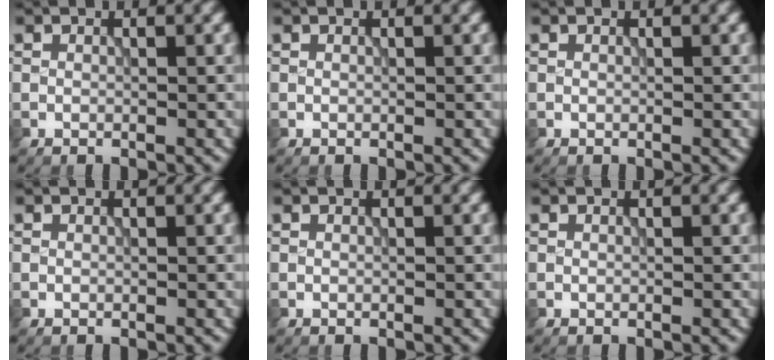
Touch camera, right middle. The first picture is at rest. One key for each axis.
{"total": 0.0}
{"total": 0.0}
{"total": 0.0}
{"total": 0.0}
{"total": 0.0}